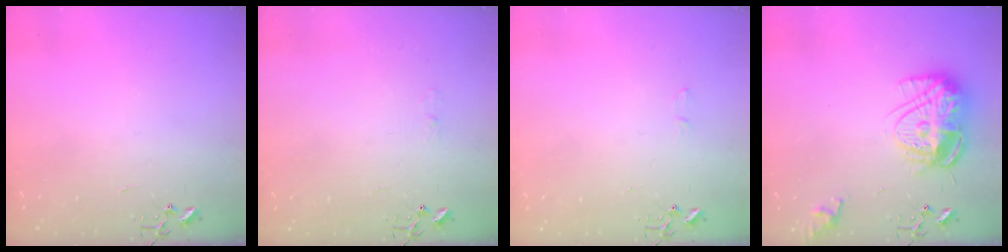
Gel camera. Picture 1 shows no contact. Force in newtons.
{"total": 3.6, "press": 3.6, "slide": 0.4}
{"total": 4.5, "press": 4.5, "slide": 0.4}
{"total": 15.8, "press": 15.7, "slide": 1.4}